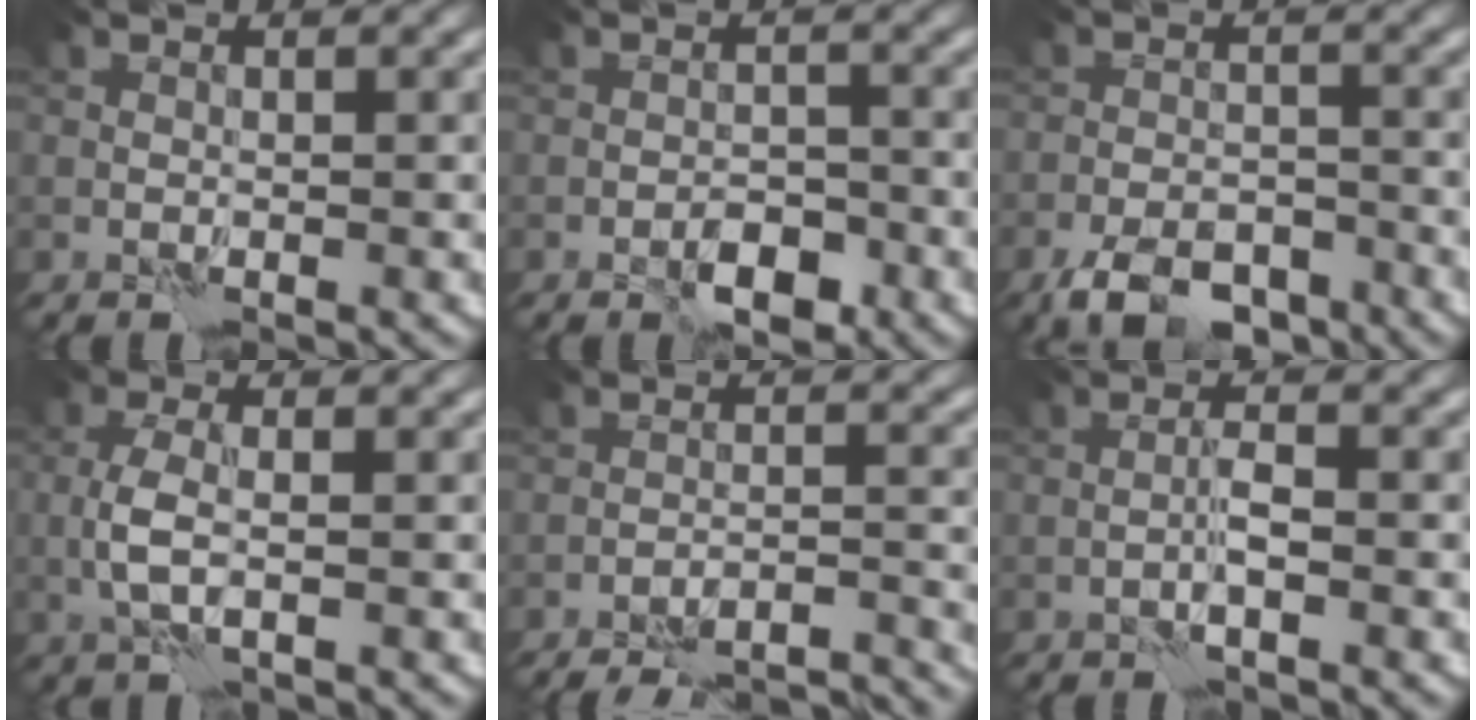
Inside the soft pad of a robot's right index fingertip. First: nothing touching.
{"total": 2.9, "force": [-1.7, 1.3, 1.9], "torque": [-0.023, 0.003, -0.025]}
{"total": 5.8, "force": [-4.3, 2.5, 3.1], "torque": [-0.046, -0.005, -0.077]}
{"total": 2.6, "force": [-0.1, 0.8, 2.4], "torque": [-0.057, 0.001, -0.007]}
{"total": 14.4, "force": [-13.6, 3.4, 3.3], "torque": [-0.019, 0.015, -0.157]}
{"total": 1.3, "force": [-0.3, -0.1, 1.3], "torque": [-0.027, 0.006, -0.007]}